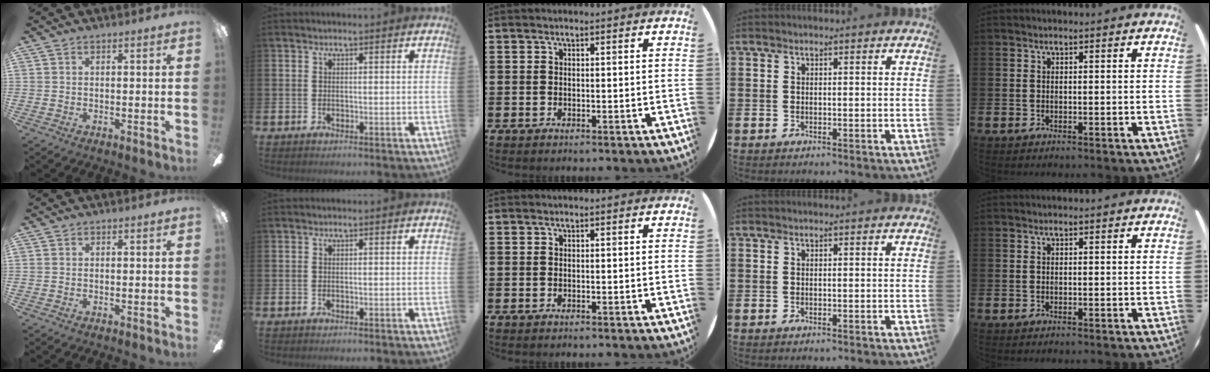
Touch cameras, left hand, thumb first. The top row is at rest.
{}